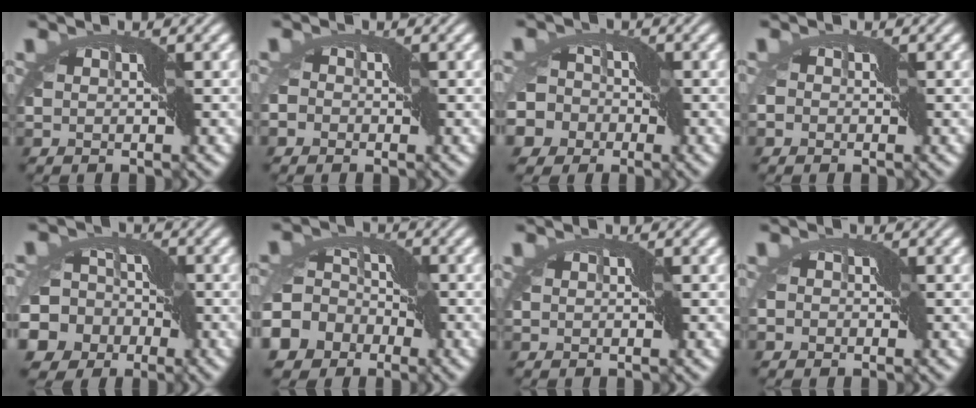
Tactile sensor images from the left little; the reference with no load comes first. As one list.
[{"total": 3.2, "force": [-1.7, 2.5, 1.1], "torque": [-0.012, 0.007, -0.035]}, {"total": 8.2, "force": [-3.1, 7.0, 3.2], "torque": [-0.050, -0.005, -0.078]}, {"total": 2.1, "force": [-1.0, 1.6, 0.7], "torque": [-0.012, 0.002, -0.012]}, {"total": 12.1, "force": [-4.4, 10.2, 4.8], "torque": [-0.097, -0.030, -0.098]}, {"total": 9.3, "force": [-3.7, 7.4, 4.4], "torque": [-0.089, -0.012, -0.088]}, {"total": 0.0}, {"total": 2.4, "force": [-1.4, 1.9, 0.7], "torque": [-0.009, 0.008, -0.023]}]